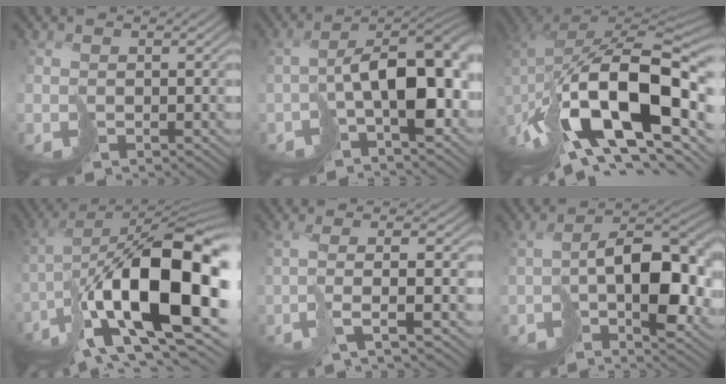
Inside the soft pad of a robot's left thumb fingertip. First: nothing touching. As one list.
[{"total": 11.1, "force": [-2.8, 5.3, 9.4], "torque": [-0.135, -0.008, -0.038]}, {"total": 17.3, "force": [-5.9, 8.0, 14.1], "torque": [-0.282, -0.014, -0.082]}, {"total": 18.1, "force": [-5.2, 6.6, 16.1], "torque": [-0.274, 0.006, -0.082]}, {"total": 4.6, "force": [-1.0, -0.3, 4.5], "torque": [-0.075, 0.006, -0.024]}, {"total": 9.6, "force": [-1.9, 4.9, 8.1], "torque": [-0.120, 0.001, -0.021]}]